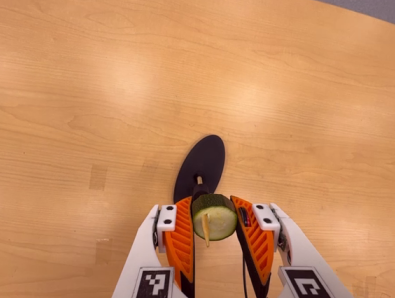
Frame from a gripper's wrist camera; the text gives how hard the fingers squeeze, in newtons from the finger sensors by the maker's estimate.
{"total": 10.0, "left": 9.0, "right": 11.1}